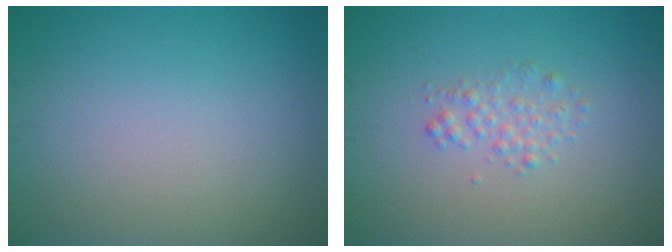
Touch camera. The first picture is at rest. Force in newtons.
{"total": 1.5, "press": 1.5, "slide": 0.0}